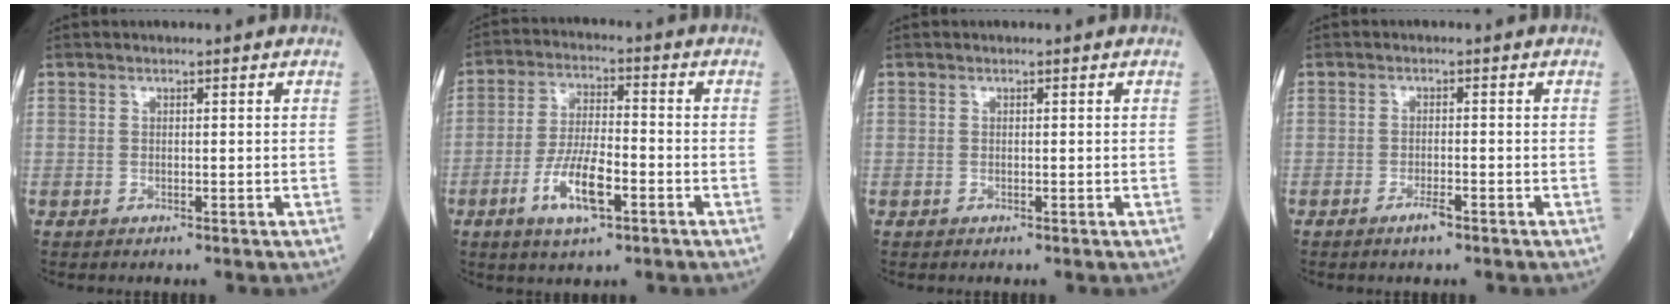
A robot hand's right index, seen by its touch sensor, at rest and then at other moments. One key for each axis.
{"total": 8.8, "fx": -3.8, "fy": 2.2, "fz": 7.6, "tx": -0.156, "ty": -0.005, "tz": -0.068}
{"total": 0.0}
{"total": 2.1, "fx": -1.4, "fy": 0.2, "fz": 1.6, "tx": -0.030, "ty": -0.002, "tz": -0.025}